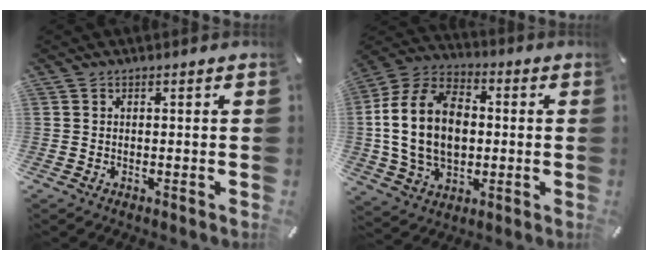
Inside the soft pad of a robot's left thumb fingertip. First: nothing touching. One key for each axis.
{"total": 17.8, "fx": -0.2, "fy": 13.1, "fz": 12.1, "tx": -0.280, "ty": 0.008, "tz": -0.008}